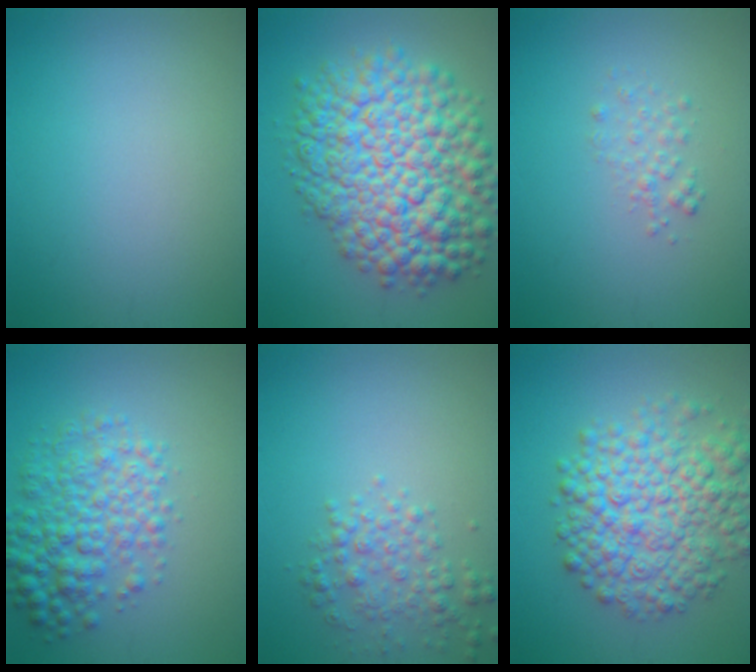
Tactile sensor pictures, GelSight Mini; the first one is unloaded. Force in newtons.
{"total": 12.3, "press": 12.3, "slide": 0.3}
{"total": 1.4, "press": 1.4, "slide": 0.1}
{"total": 5.7, "press": 5.7, "slide": 0.1}
{"total": 2.7, "press": 2.7, "slide": 0.1}
{"total": 8.8, "press": 8.8, "slide": 0.2}